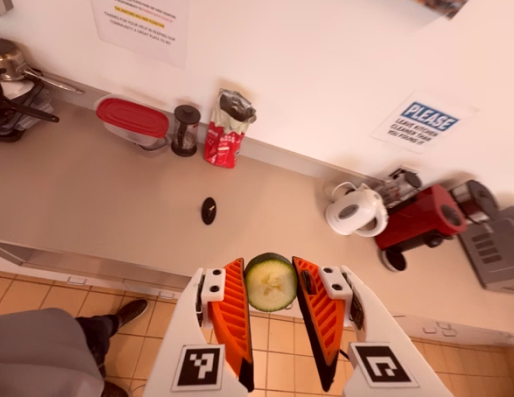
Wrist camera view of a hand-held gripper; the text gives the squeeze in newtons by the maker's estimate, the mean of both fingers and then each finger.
{"total": 9.0, "left": 8.8, "right": 9.3}